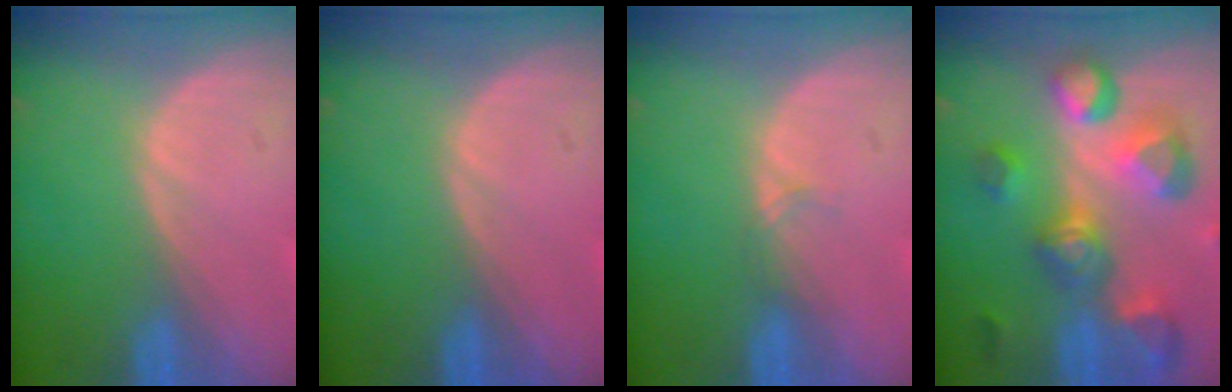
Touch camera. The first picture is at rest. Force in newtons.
{"total": 0.0}
{"total": 0.9, "press": 0.8, "slide": 0.2}
{"total": 11.2, "press": 10.0, "slide": 5.0}